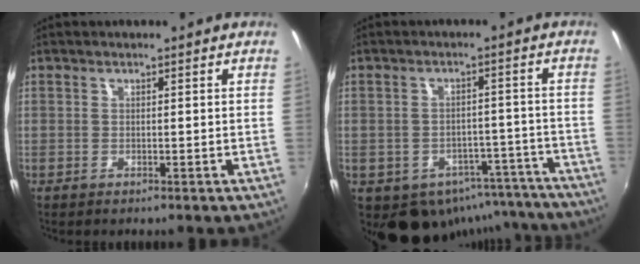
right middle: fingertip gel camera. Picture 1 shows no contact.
{"total": 14.3, "force": [-10.2, 8.8, 4.5], "torque": [-0.088, 0.016, -0.099]}